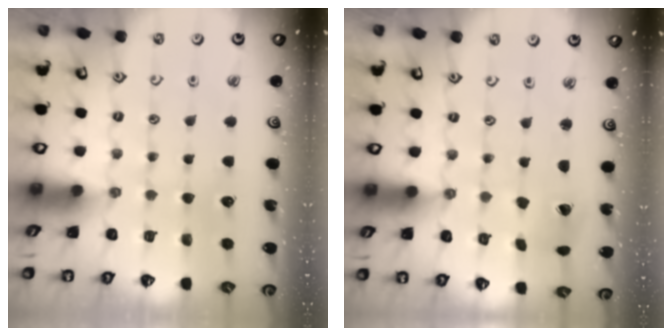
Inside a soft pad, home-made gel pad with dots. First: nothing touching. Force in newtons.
{"total": 2.7, "press": 2.7, "slide": 0.4}